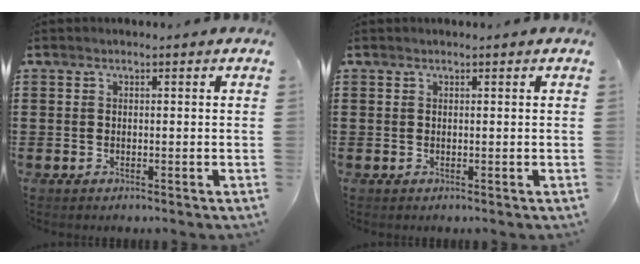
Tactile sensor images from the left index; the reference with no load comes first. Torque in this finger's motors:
{"motor_torque": [-0.18, 0.08, 0.05, -0.01]}